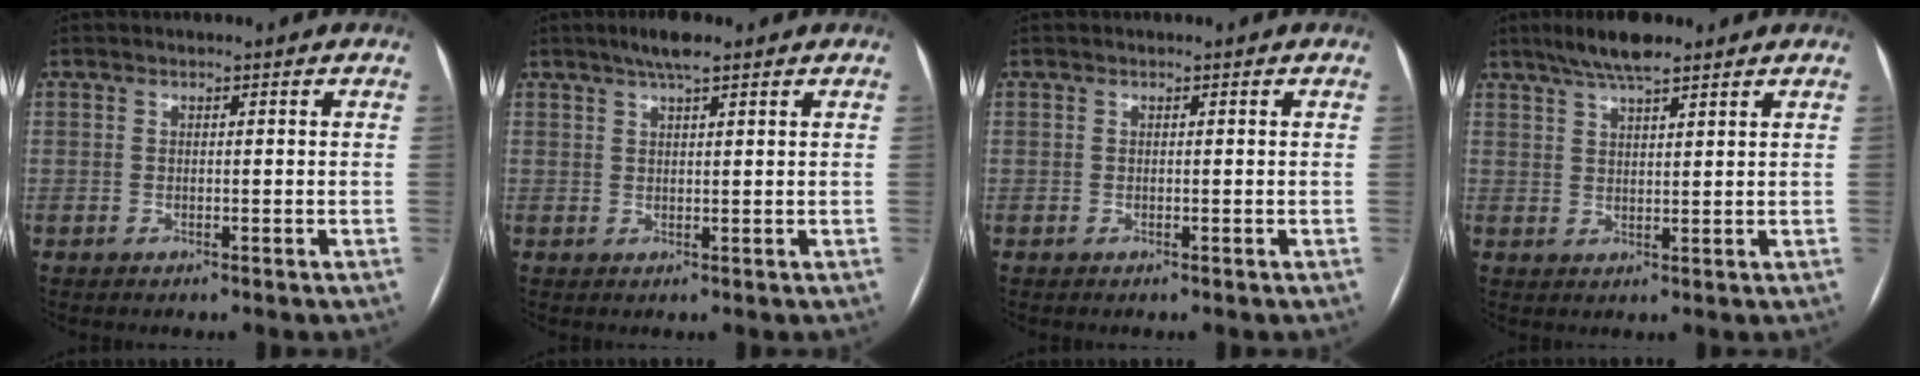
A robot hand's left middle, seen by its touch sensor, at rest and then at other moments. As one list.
[{"total": 4.0, "force": [2.8, 0.5, 2.8], "torque": [-0.052, 0.012, 0.049]}, {"total": 0.0}, {"total": 6.3, "force": [4.8, 1.0, 3.9], "torque": [-0.073, 0.016, 0.085]}]